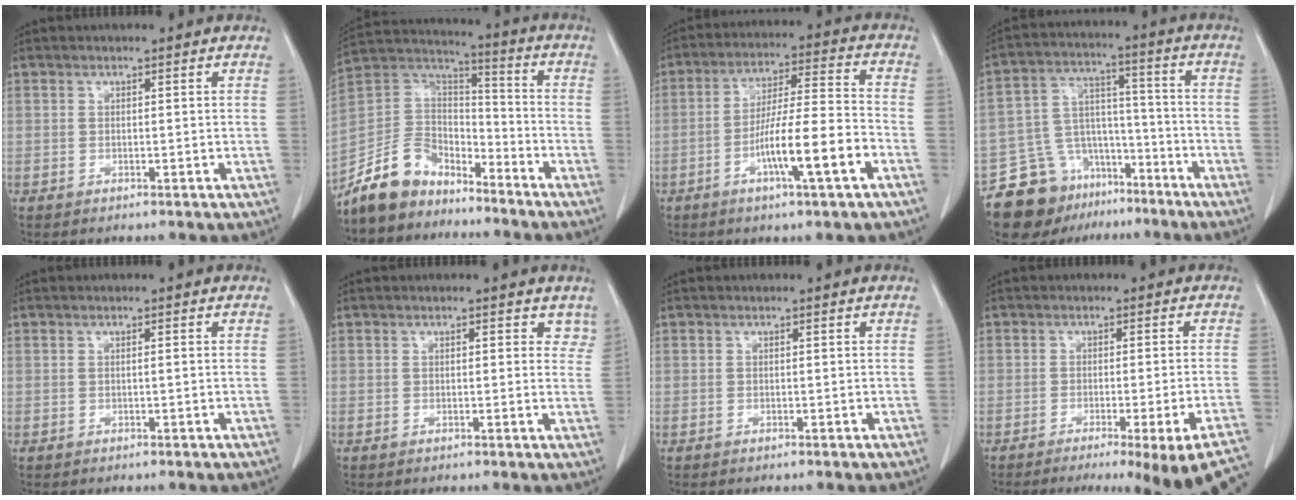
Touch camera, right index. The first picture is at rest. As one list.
[{"total": 11.1, "force": [-9.1, 5.8, 2.6], "torque": [-0.059, 0.041, -0.175]}, {"total": 12.2, "force": [-4.9, 0.3, 11.2], "torque": [-0.195, 0.001, -0.085]}, {"total": 13.9, "force": [-10.4, 8.4, 3.9], "torque": [-0.069, 0.059, -0.170]}, {"total": 0.6, "force": [0.0, 0.0, 0.5], "torque": [-0.009, 0.000, 0.001]}, {"total": 2.9, "force": [1.9, 1.7, 1.3], "torque": [0.010, -0.001, 0.015]}, {"total": 0.0}, {"total": 15.1, "force": [-12.7, -1.5, 8.1], "torque": [-0.039, -0.029, -0.159]}]